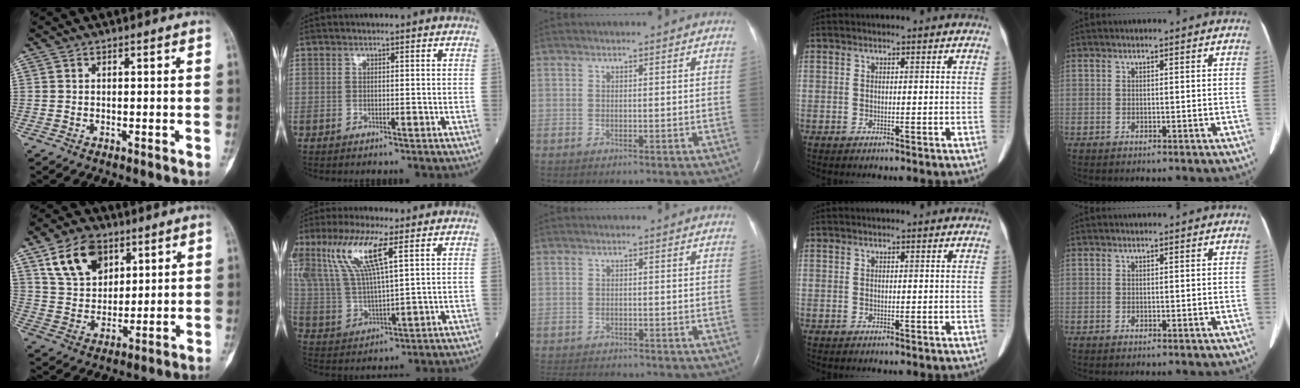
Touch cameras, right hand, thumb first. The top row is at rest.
{"thumb": {"total": 12.8, "force": [6.7, 8.6, 6.8], "torque": [-0.095, -0.024, 0.131]}, "index": {"total": 13.6, "force": [6.7, 2.5, 11.5], "torque": [-0.262, 0.010, 0.131]}, "middle": {"total": 7.8, "force": [-7.1, 2.0, 2.4], "torque": [-0.041, -0.008, -0.102]}}